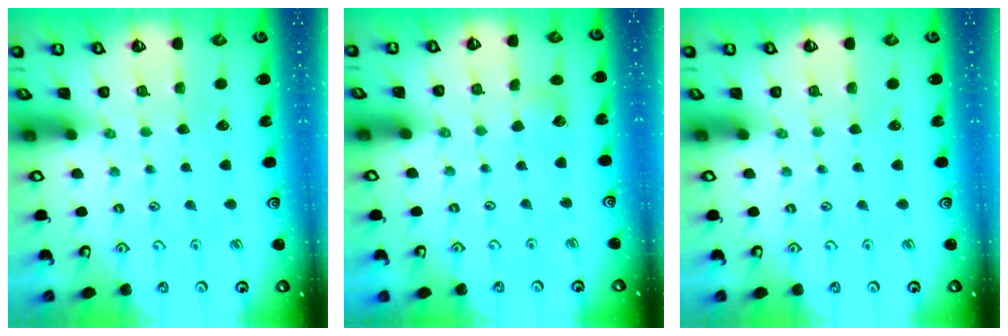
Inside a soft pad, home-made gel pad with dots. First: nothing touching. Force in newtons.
{"total": 4.8, "press": 4.7, "slide": 0.4}
{"total": 0.0}